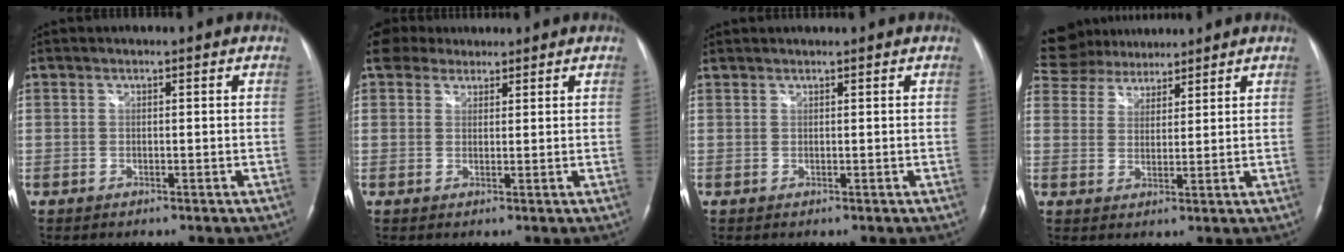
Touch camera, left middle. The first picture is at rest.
{"total": 3.9, "force": [3.3, 2.1, 0.4], "torque": [-0.013, 0.024, 0.057]}
{"total": 1.3, "force": [1.3, 0.3, -0.1], "torque": [-0.004, 0.017, 0.027]}
{"total": 11.8, "force": [10.8, 4.1, 2.4], "torque": [-0.069, 0.038, 0.194]}